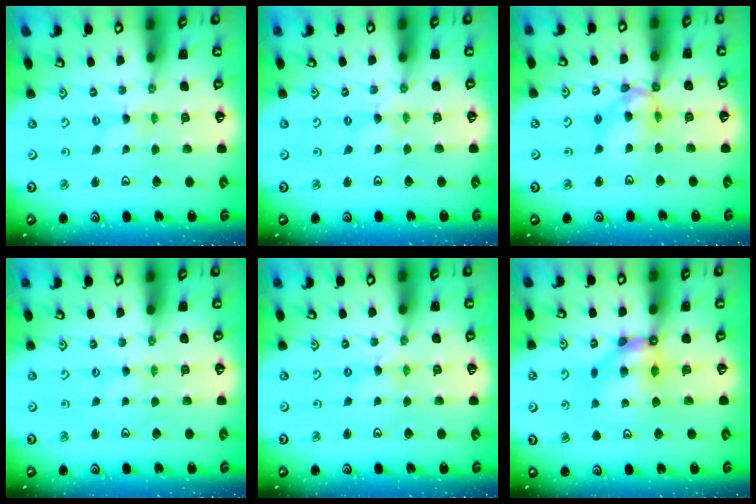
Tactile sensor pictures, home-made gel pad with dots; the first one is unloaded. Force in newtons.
{"total": 0.0}
{"total": 12.1, "press": 12.0, "slide": 1.1}
{"total": 0.0}
{"total": 1.8, "press": 1.8, "slide": 0.3}
{"total": 7.0, "press": 7.0, "slide": 0.6}